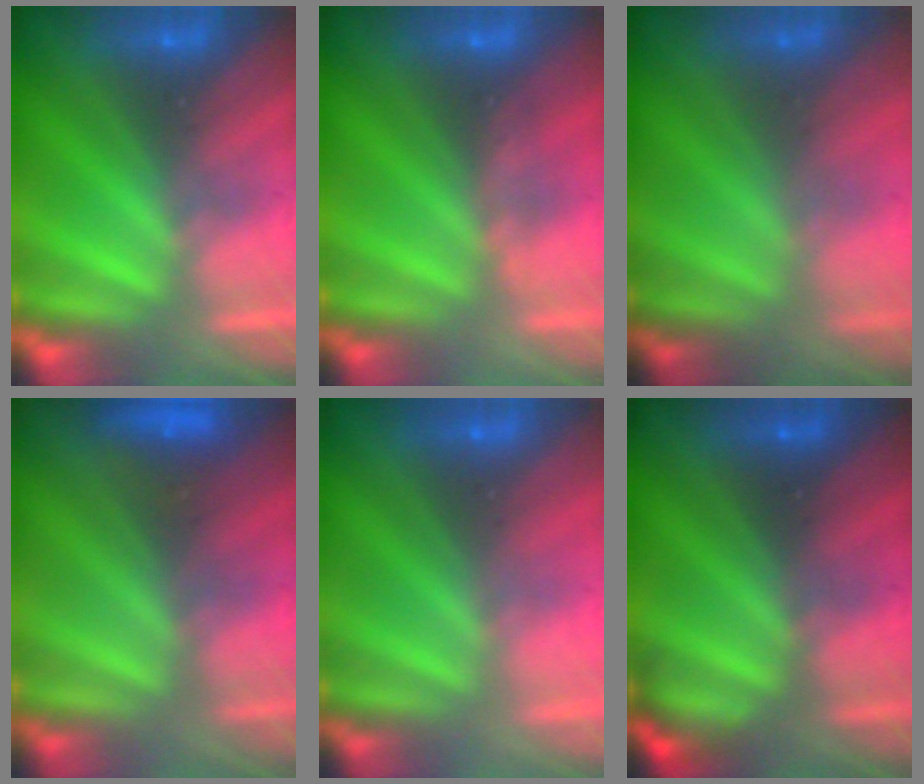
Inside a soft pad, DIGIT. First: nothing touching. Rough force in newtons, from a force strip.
{"total": 3.1}
{"total": 1.7}
{"total": 2.9}
{"total": 3.4}
{"total": 2.2}